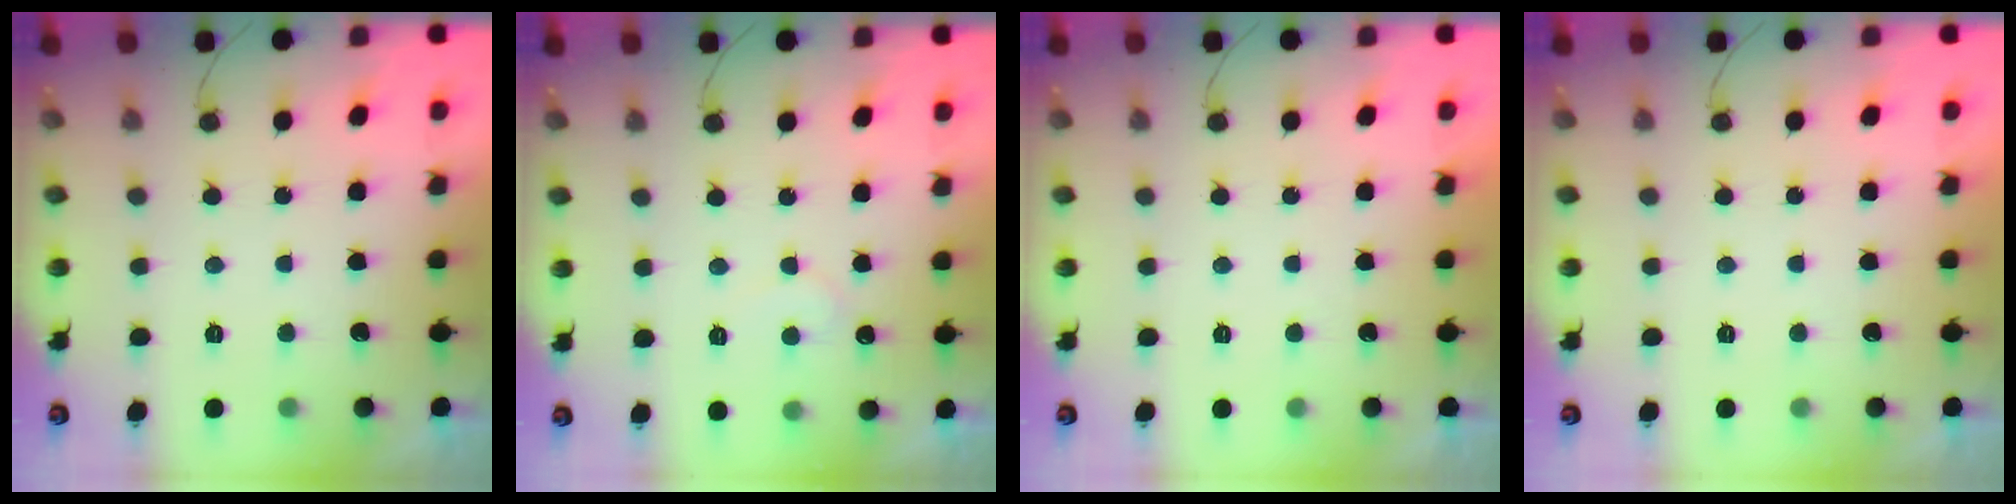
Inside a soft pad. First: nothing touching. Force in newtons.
{"total": 5.0, "press": 5.0, "slide": 0.4}
{"total": 1.7, "press": 1.7, "slide": 0.0}
{"total": 1.8, "press": 1.8, "slide": 0.0}